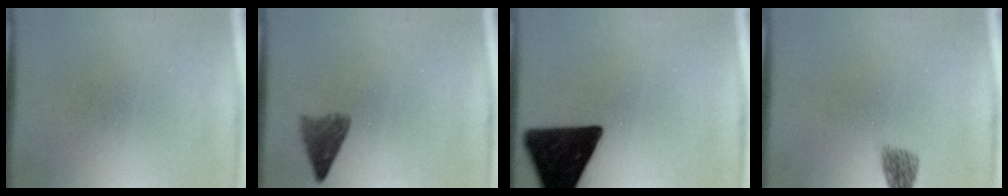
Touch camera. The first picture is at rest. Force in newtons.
{"total": 3.3}
{"total": 16.7}
{"total": 2.4}